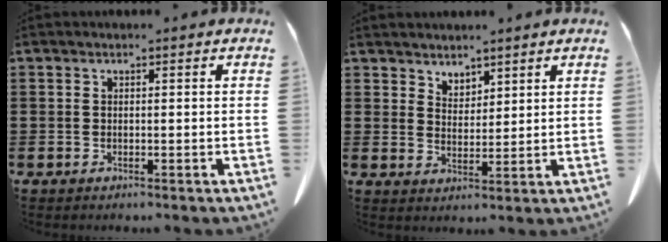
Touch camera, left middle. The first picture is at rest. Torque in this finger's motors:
{"motor_torque": [0.04, 0.05, -0.01, 0.01]}